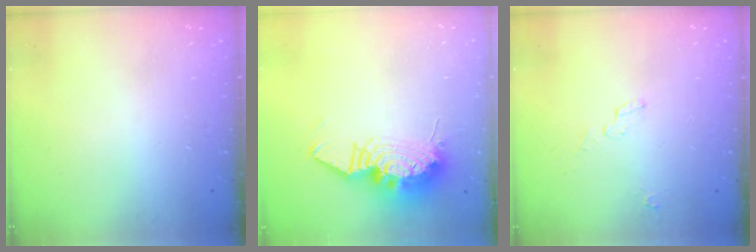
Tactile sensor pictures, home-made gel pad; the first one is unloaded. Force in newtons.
{"total": 13.7, "press": 13.7, "slide": 1.0}
{"total": 2.6, "press": 2.3, "slide": 1.2}